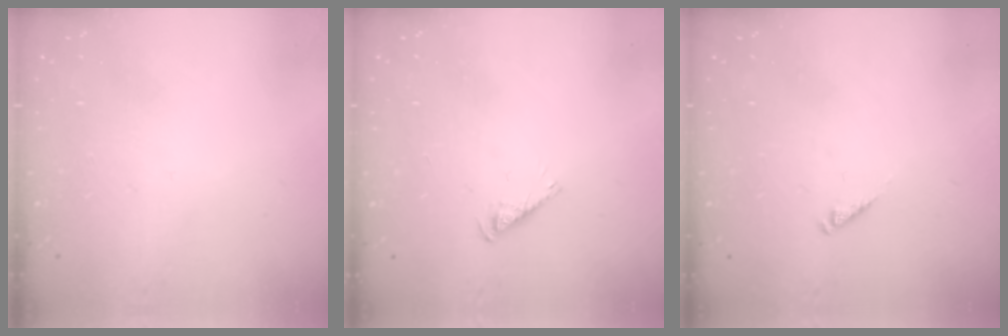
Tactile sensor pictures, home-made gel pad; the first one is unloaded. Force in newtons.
{"total": 2.5, "press": 2.5, "slide": 0.0}
{"total": 1.7, "press": 1.7, "slide": 0.4}